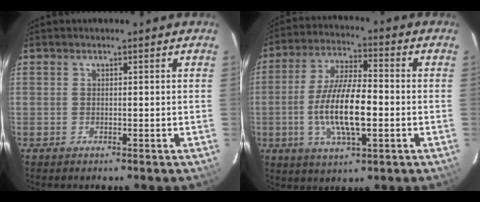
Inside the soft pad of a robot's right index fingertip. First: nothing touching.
{"total": 13.2, "force": [-2.7, 3.9, 12.3], "torque": [-0.245, -0.002, -0.048]}